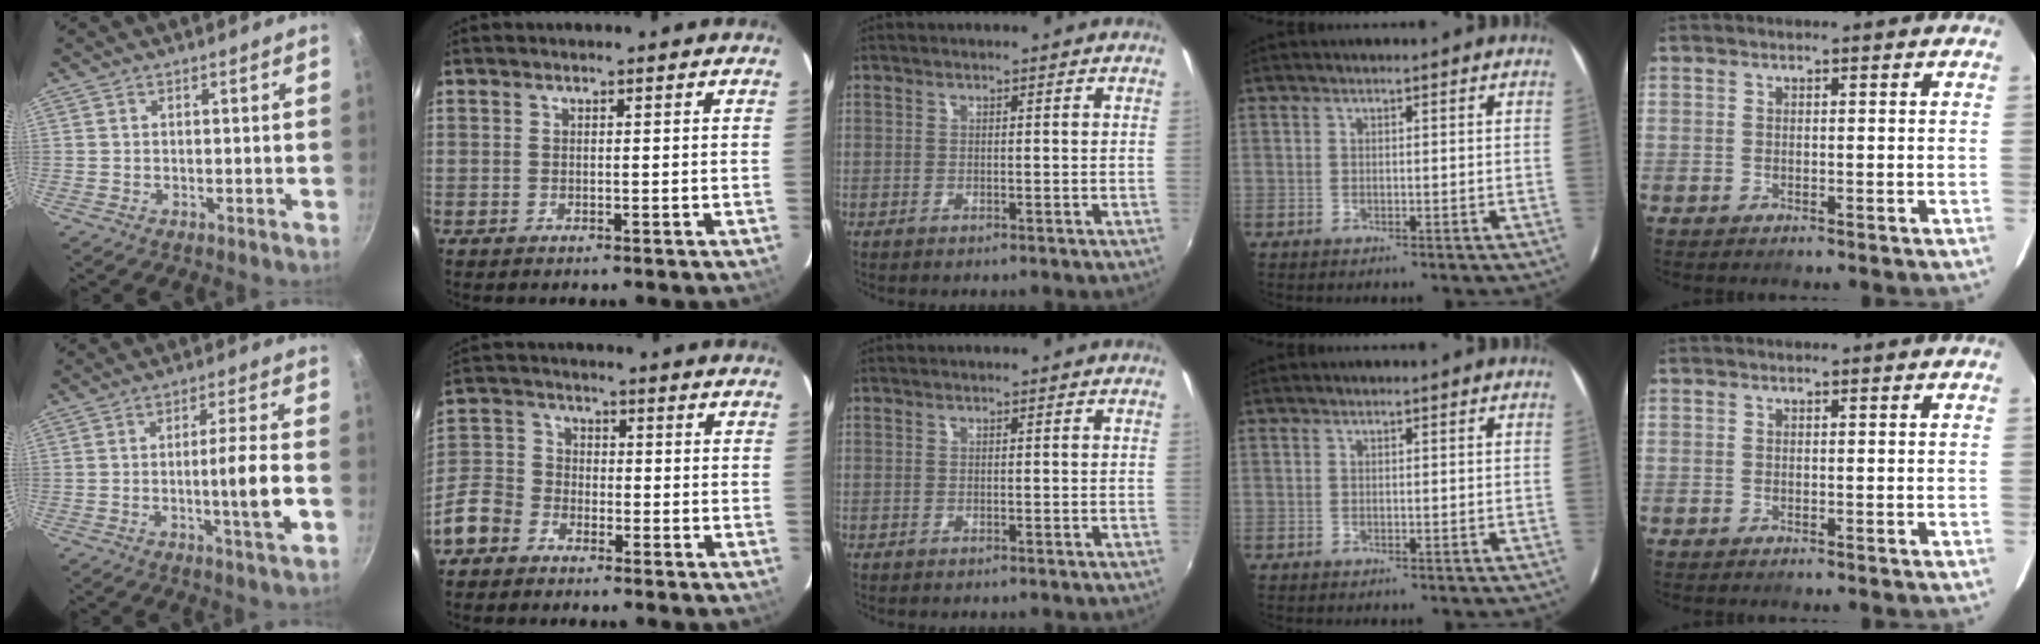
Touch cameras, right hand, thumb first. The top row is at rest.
{"thumb": {"total": 8.5, "force": [-2.0, 0.1, 8.2], "torque": [-0.134, 0.011, -0.033]}, "index": {"total": 8.8, "force": [-5.1, 6.5, 2.9], "torque": [-0.070, 0.022, -0.106]}}